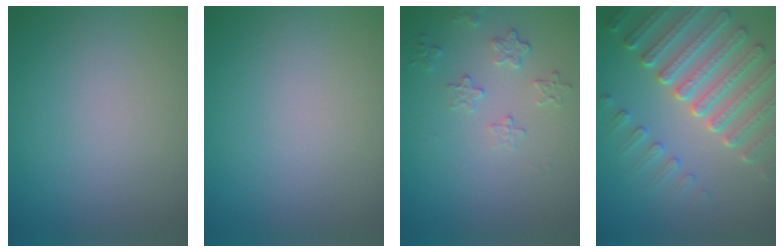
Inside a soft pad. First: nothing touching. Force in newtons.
{"total": 0.0}
{"total": 1.9, "press": 1.3, "slide": 1.4}
{"total": 7.6, "press": 5.7, "slide": 5.1}